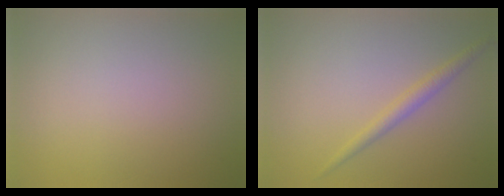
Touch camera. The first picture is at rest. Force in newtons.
{"total": 1.6, "press": 1.6, "slide": 0.1}